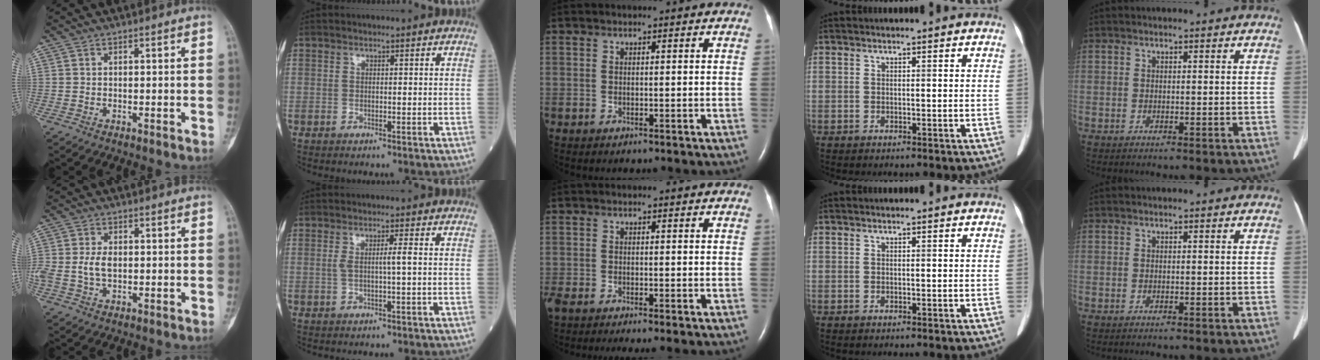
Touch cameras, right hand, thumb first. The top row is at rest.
{"thumb": {"total": 4.3, "force": [-0.2, 2.6, 3.4], "torque": [-0.076, 0.005, -0.002]}, "index": {"total": 2.4, "force": [0.0, -0.3, 2.3], "torque": [-0.044, 0.000, 0.000]}, "middle": {"total": 5.3, "force": [-4.5, 0.2, 2.8], "torque": [-0.043, -0.010, -0.075]}}